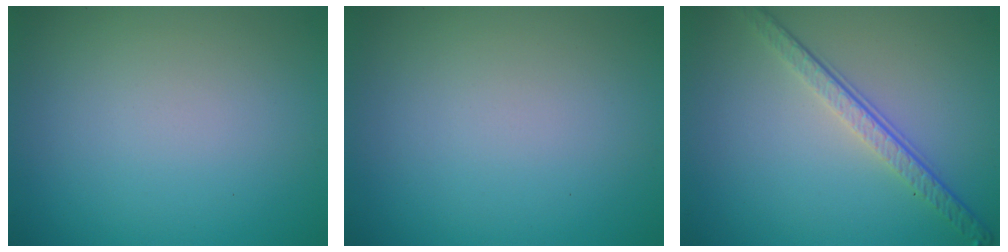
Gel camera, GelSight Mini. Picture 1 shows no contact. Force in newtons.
{"total": 0.0}
{"total": 3.9, "press": 2.7, "slide": 2.8}